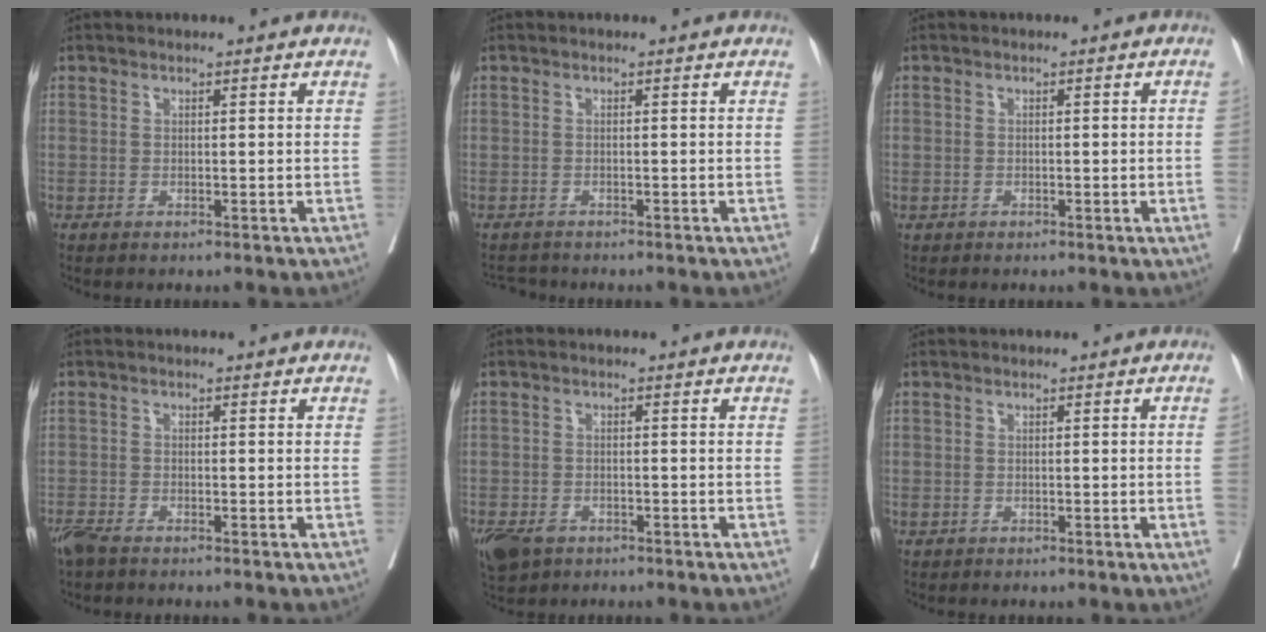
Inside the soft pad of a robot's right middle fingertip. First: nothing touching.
{"total": 1.8, "force": [-1.8, 0.4, -0.1], "torque": [0.000, -0.010, -0.030]}
{"total": 1.0, "force": [-0.3, 0.2, 0.9], "torque": [-0.018, 0.007, -0.003]}
{"total": 4.0, "force": [-3.3, 0.7, 2.2], "torque": [-0.045, -0.011, -0.059]}
{"total": 7.6, "force": [-4.6, 4.7, 3.8], "torque": [-0.092, -0.010, -0.074]}
{"total": 0.8, "force": [-0.2, -0.1, 0.8], "torque": [-0.013, 0.004, -0.005]}